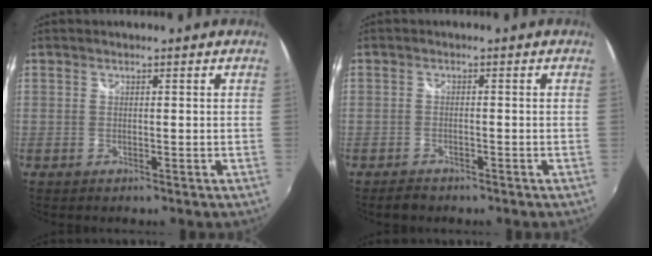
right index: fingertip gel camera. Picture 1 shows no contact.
{"total": 2.7, "force": [-2.1, 1.1, 1.2], "torque": [-0.029, -0.005, -0.036]}